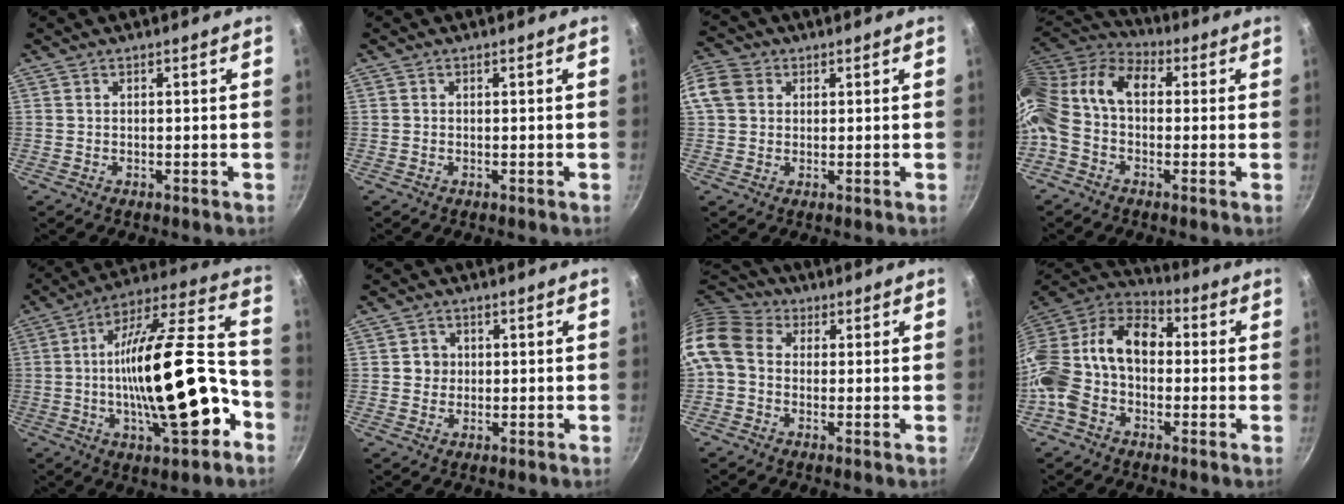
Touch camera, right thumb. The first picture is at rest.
{"total": 0.0}
{"total": 8.4, "force": [2.0, 6.9, 4.3], "torque": [-0.080, 0.012, 0.024]}
{"total": 16.2, "force": [1.2, 10.3, 12.5], "torque": [-0.249, 0.038, -0.003]}
{"total": 25.2, "force": [-6.6, 8.9, 22.6], "torque": [-0.339, 0.044, -0.106]}
{"total": 2.9, "force": [0.2, 2.8, 0.8], "torque": [0.007, 0.005, -0.001]}
{"total": 10.2, "force": [0.5, 8.1, 6.2], "torque": [-0.113, 0.025, -0.009]}
{"total": 19.2, "force": [-0.8, 13.5, 13.6], "torque": [-0.255, 0.052, -0.038]}